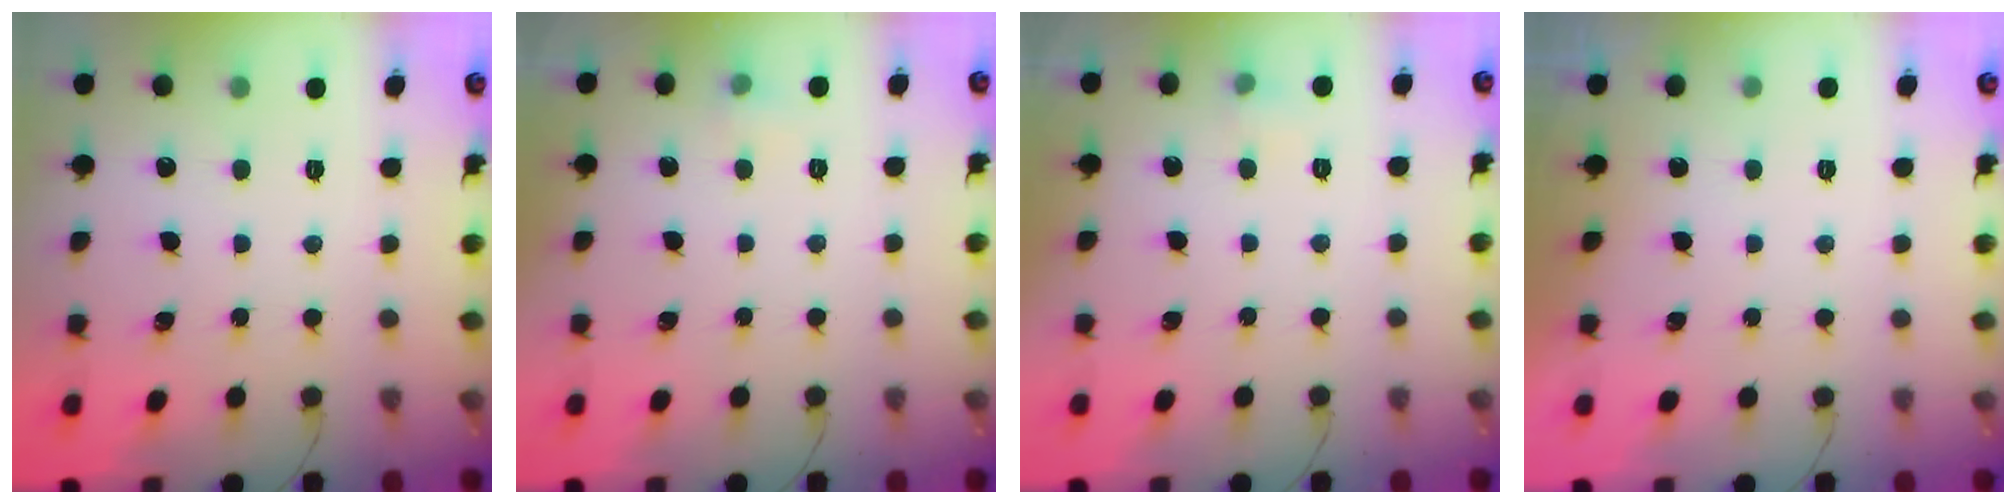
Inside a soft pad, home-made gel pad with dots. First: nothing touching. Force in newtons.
{"total": 3.6, "press": 3.4, "slide": 1.0}
{"total": 3.4, "press": 3.2, "slide": 1.3}
{"total": 0.0}